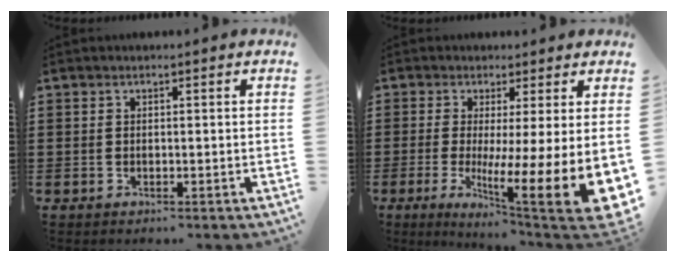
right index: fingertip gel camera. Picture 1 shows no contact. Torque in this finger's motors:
{"motor_torque": [0.73, -0.16, 0.08, -0.02]}